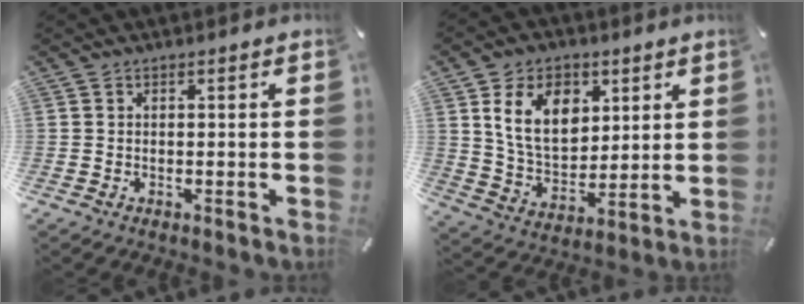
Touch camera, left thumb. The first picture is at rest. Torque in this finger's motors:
{"motor_torque": [0.86, 0.86, 1.68, -1.09, 0.13]}